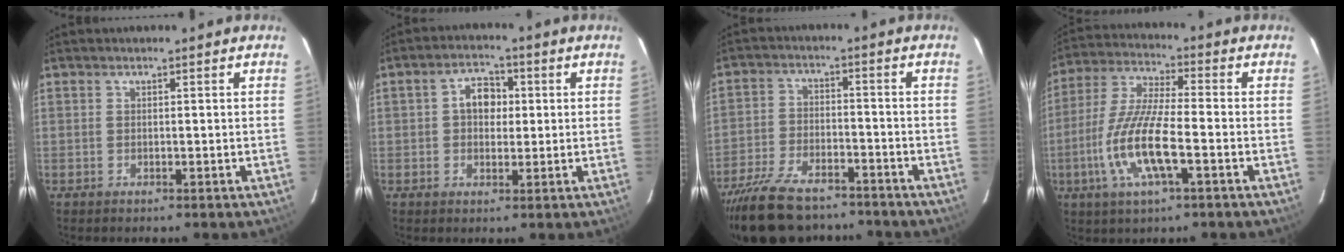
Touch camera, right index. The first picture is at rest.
{"total": 5.3, "force": [0.6, 3.9, 3.4], "torque": [-0.058, 0.019, 0.010]}
{"total": 17.3, "force": [-14.1, 6.8, 7.4], "torque": [-0.170, -0.012, -0.225]}
{"total": 13.4, "force": [-4.3, 2.9, 12.4], "torque": [-0.260, -0.008, -0.083]}